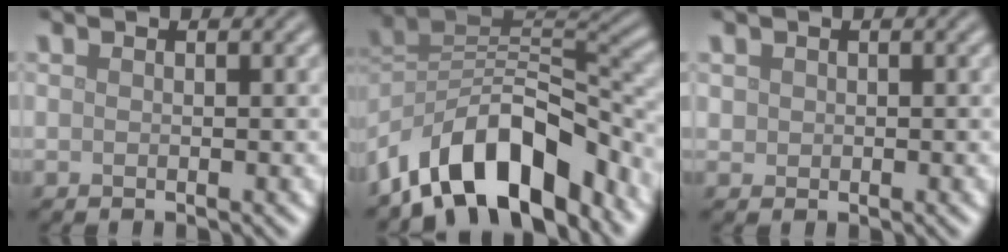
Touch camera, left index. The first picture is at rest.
{"total": 11.9, "force": [-7.6, 5.4, 7.4], "torque": [-0.113, 0.016, -0.151]}
{"total": 0.8, "force": [0.2, 0.7, 0.1], "torque": [0.001, -0.002, 0.006]}